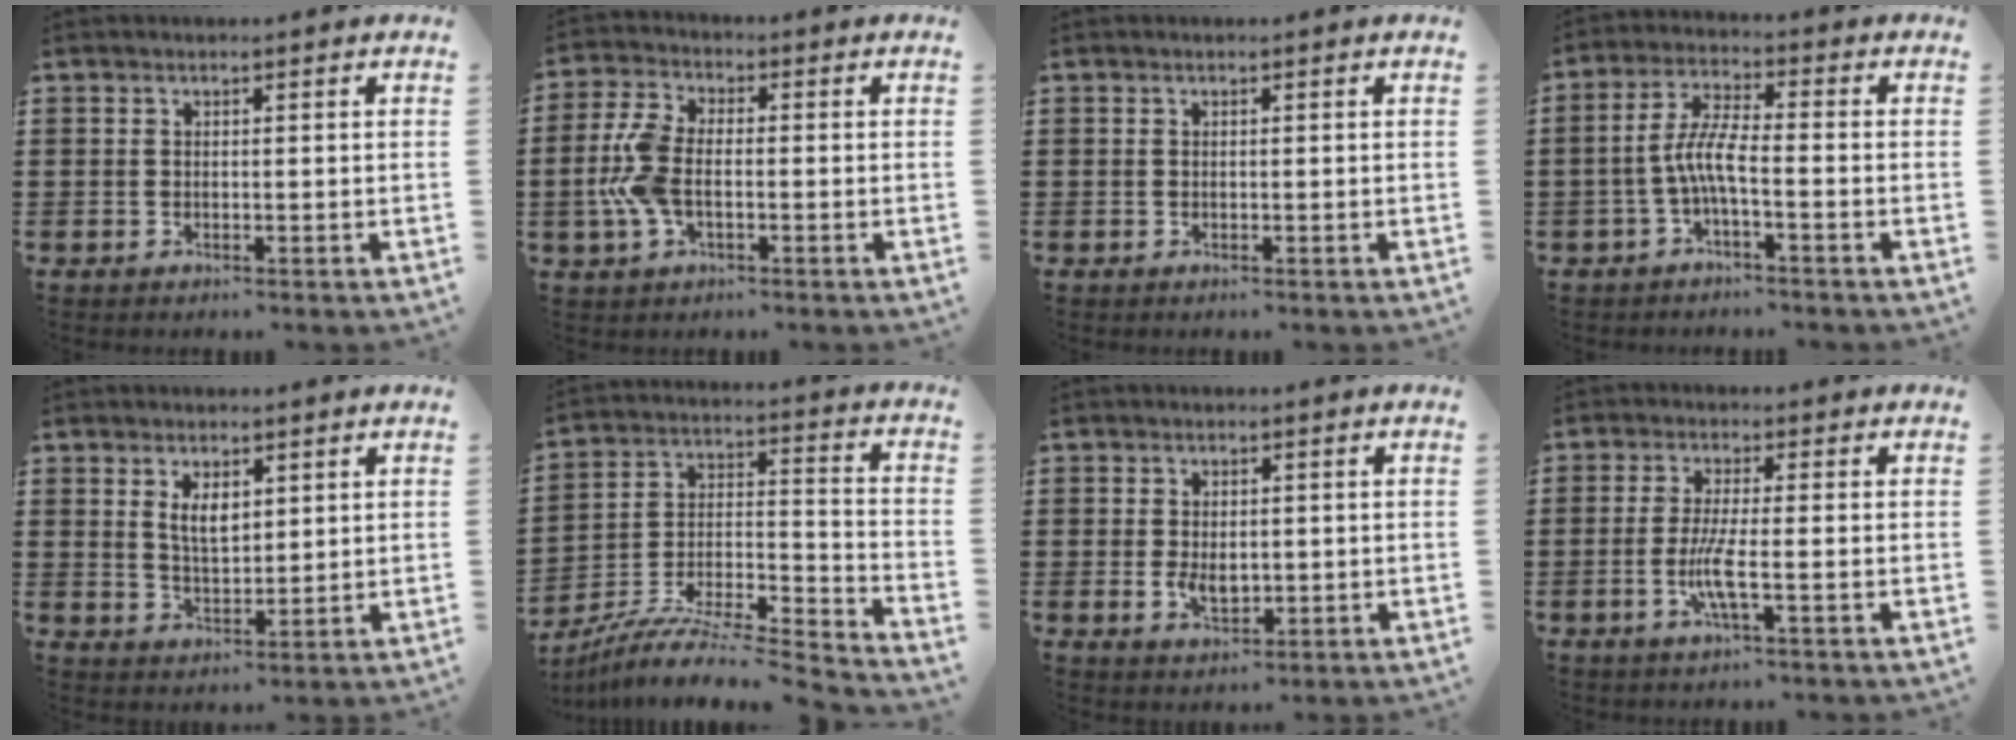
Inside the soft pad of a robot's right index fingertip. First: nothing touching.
{"total": 7.5, "force": [-1.2, 4.0, 6.2], "torque": [-0.158, -0.004, -0.031]}
{"total": 0.0}
{"total": 5.8, "force": [-1.9, 1.1, 5.4], "torque": [-0.123, -0.007, -0.042]}
{"total": 4.0, "force": [1.8, 2.0, 3.0], "torque": [-0.056, 0.003, 0.030]}
{"total": 8.0, "force": [-7.4, 0.8, 3.2], "torque": [-0.049, 0.000, -0.148]}
{"total": 3.4, "force": [-0.2, 2.1, 2.6], "torque": [-0.043, 0.002, -0.004]}
{"total": 5.2, "force": [-1.3, 0.5, 5.0], "torque": [-0.105, -0.012, -0.030]}